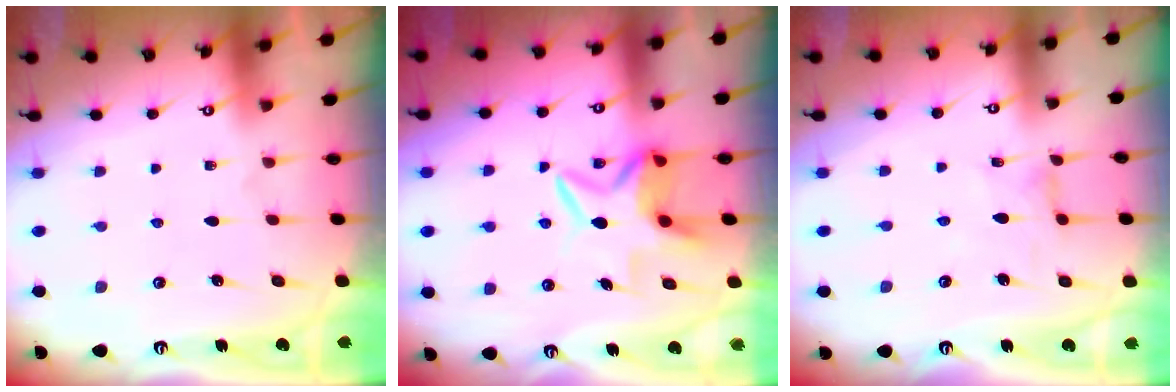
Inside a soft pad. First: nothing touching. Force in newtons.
{"total": 7.0, "press": 6.9, "slide": 1.1}
{"total": 2.0, "press": 2.0, "slide": 0.3}